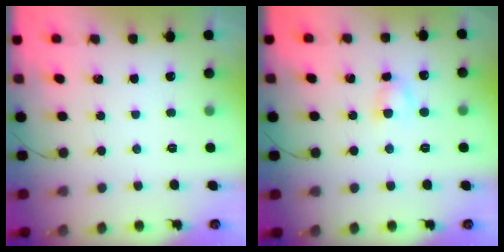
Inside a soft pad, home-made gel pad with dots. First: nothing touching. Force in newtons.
{"total": 4.0, "press": 3.9, "slide": 1.1}